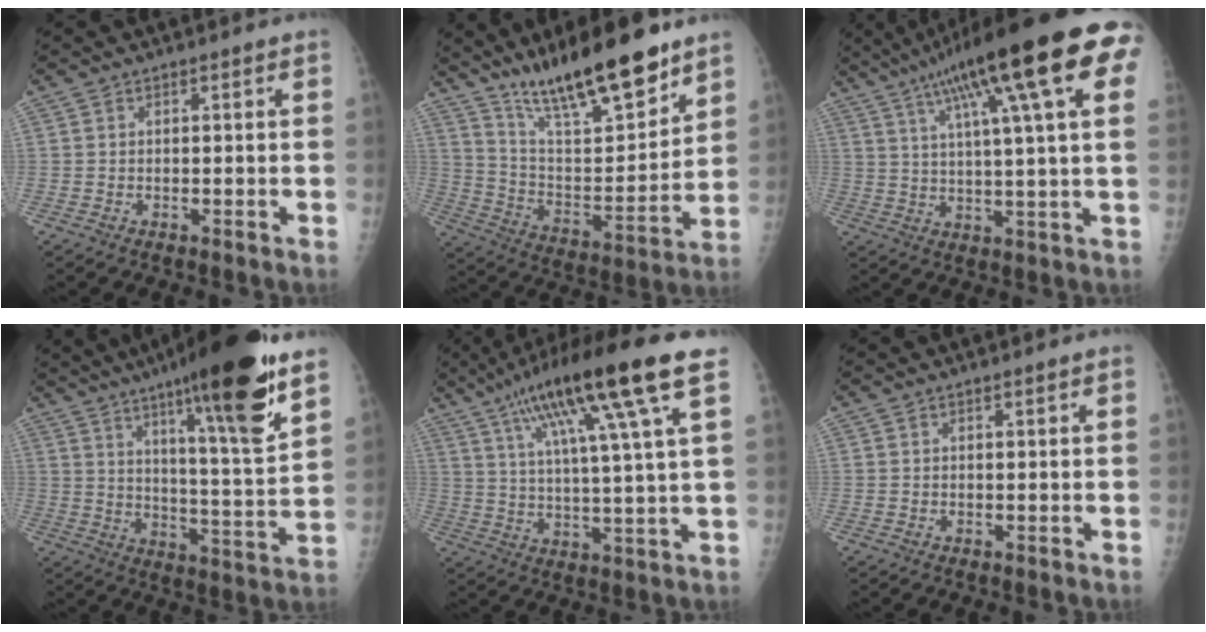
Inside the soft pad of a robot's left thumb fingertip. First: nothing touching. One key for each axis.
{"total": 21.6, "fx": 15.9, "fy": 5.3, "fz": 13.7, "tx": -0.197, "ty": -0.082, "tz": 0.279}
{"total": 24.9, "fx": 11.3, "fy": 4.5, "fz": 21.7, "tx": -0.333, "ty": 0.017, "tz": 0.160}
{"total": 22.8, "fx": 13.9, "fy": 2.8, "fz": 17.9, "tx": -0.257, "ty": -0.059, "tz": 0.216}
{"total": 19.0, "fx": 9.7, "fy": 1.0, "fz": 16.3, "tx": -0.274, "ty": -0.009, "tz": 0.159}
{"total": 0.0}